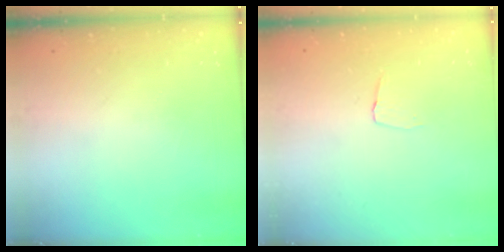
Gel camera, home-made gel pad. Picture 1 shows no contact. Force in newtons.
{"total": 3.5, "press": 3.4, "slide": 0.2}